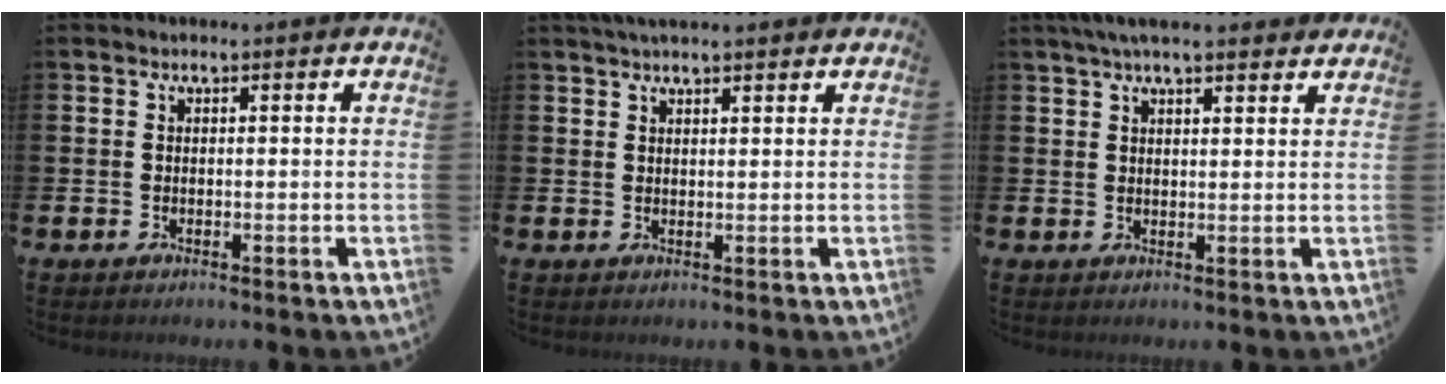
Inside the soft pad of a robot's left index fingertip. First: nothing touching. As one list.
[{"total": 2.0, "force": [1.8, 0.1, 0.9], "torque": [-0.018, 0.001, 0.032]}, {"total": 4.1, "force": [3.6, 0.6, 1.9], "torque": [-0.044, -0.003, 0.065]}]